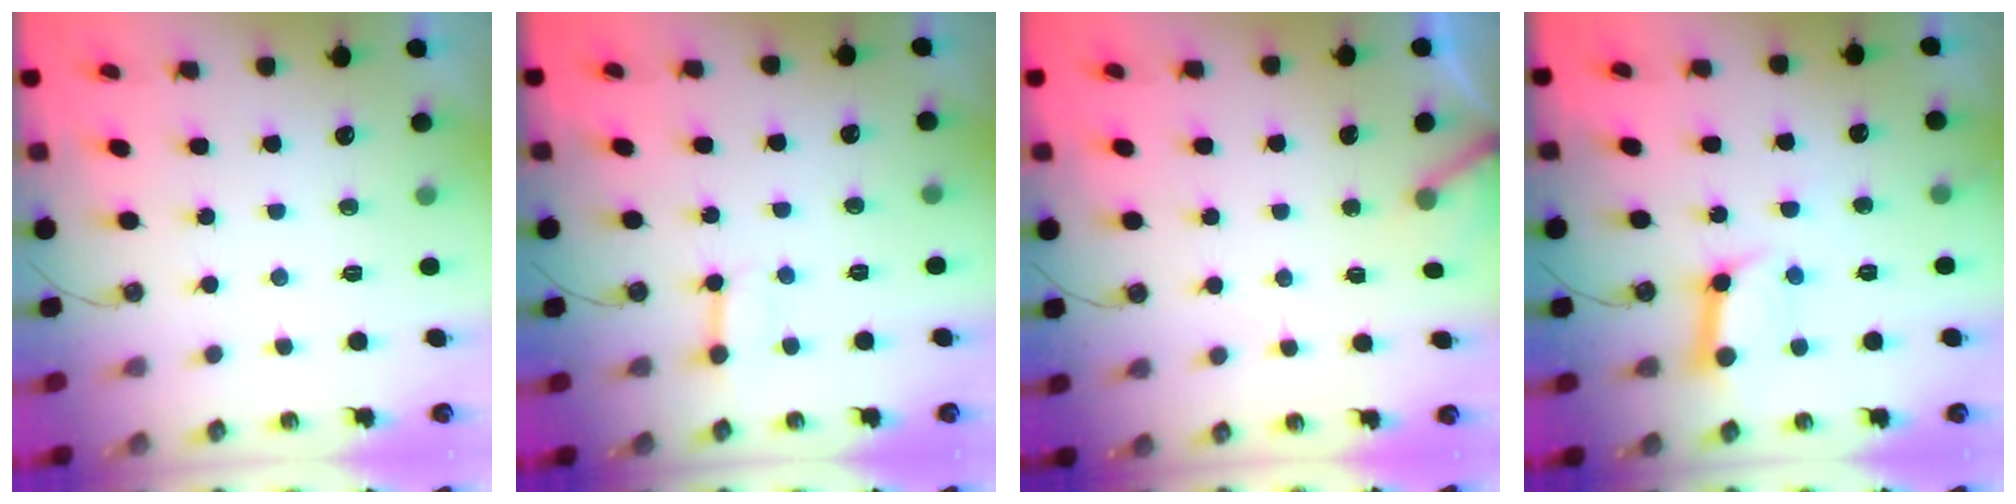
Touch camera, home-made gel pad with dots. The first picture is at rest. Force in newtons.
{"total": 3.5, "press": 3.5, "slide": 0.5}
{"total": 3.0, "press": 3.0, "slide": 0.2}
{"total": 10.8, "press": 10.8, "slide": 1.3}